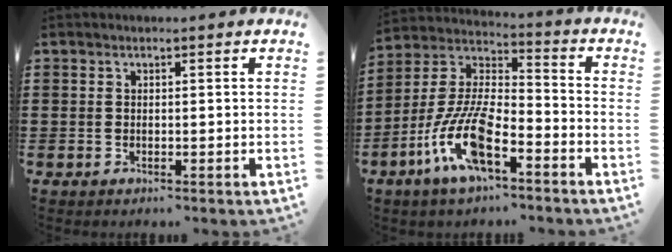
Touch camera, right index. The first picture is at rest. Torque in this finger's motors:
{"motor_torque": [2.14, 0.00, 1.05, 0.21]}